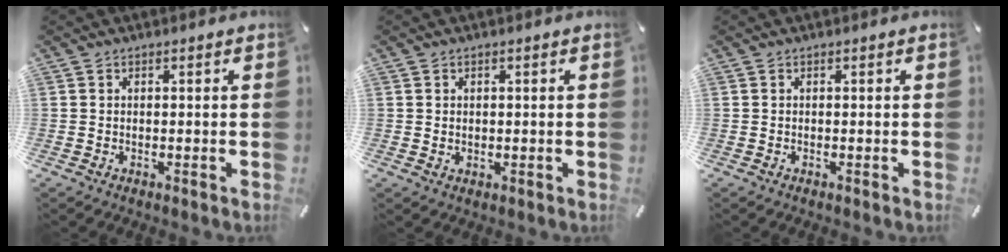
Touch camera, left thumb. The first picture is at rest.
{"total": 1.0, "force": [0.4, 0.9, 0.2], "torque": [0.003, 0.000, 0.005]}
{"total": 0.0}